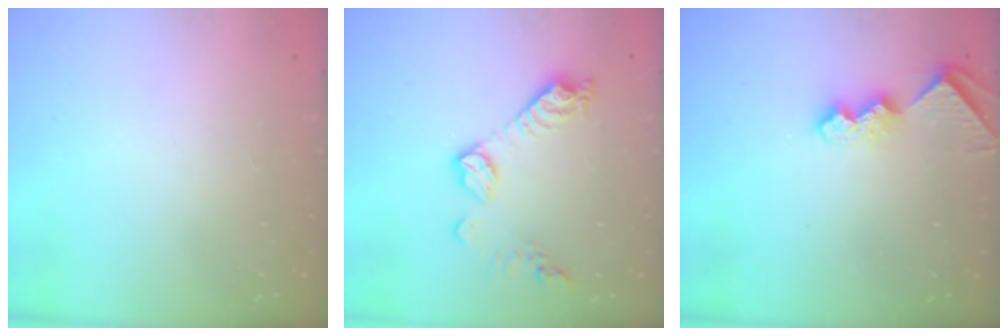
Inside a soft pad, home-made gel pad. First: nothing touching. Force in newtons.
{"total": 11.1, "press": 11.1, "slide": 0.7}
{"total": 8.2, "press": 8.2, "slide": 0.4}